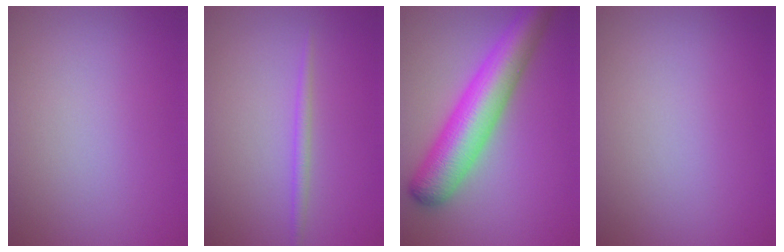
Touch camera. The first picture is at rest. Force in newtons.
{"total": 1.2, "press": 1.2, "slide": 0.1}
{"total": 8.4, "press": 8.4, "slide": 0.3}
{"total": 0.0}